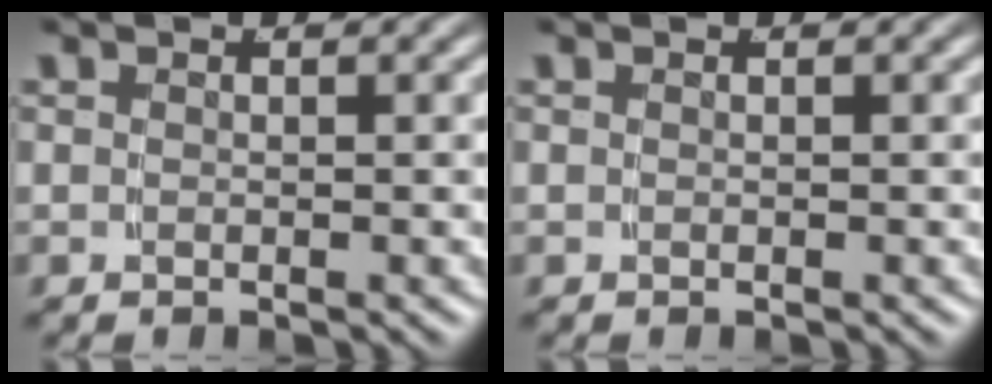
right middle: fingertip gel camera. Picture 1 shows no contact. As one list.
[{"total": 0.0}]